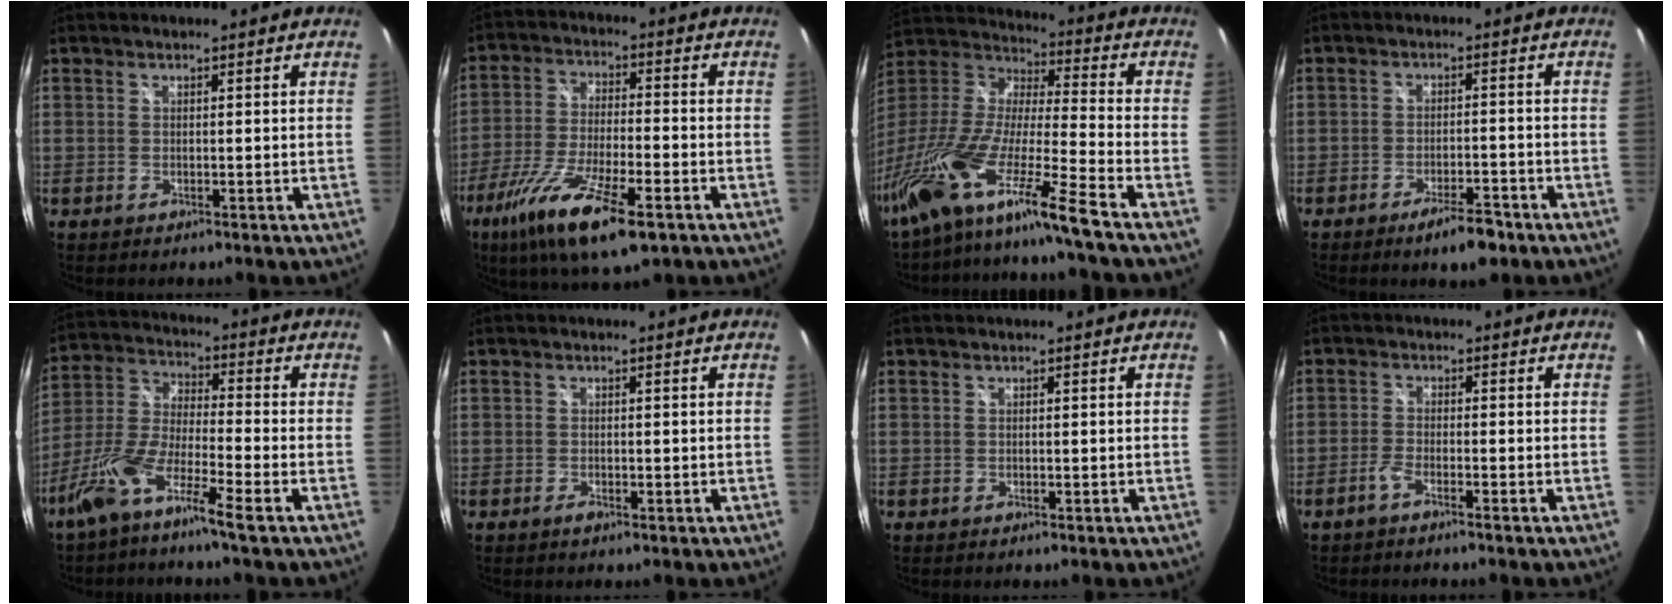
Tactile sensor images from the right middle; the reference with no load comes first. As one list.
[{"total": 16.0, "force": [-9.0, 3.7, 12.7], "torque": [-0.254, -0.043, -0.163]}, {"total": 19.9, "force": [-14.6, -1.2, 13.5], "torque": [-0.235, -0.054, -0.268]}, {"total": 5.7, "force": [-4.0, 1.6, 3.7], "torque": [-0.068, 0.004, -0.056]}, {"total": 9.7, "force": [-6.3, 0.7, 7.3], "torque": [-0.161, -0.002, -0.126]}, {"total": 1.0, "force": [-0.6, 0.4, 0.8], "torque": [-0.011, 0.000, -0.009]}, {"total": 0.0}, {"total": 2.1, "force": [-1.7, 0.1, 1.3], "torque": [-0.042, 0.003, -0.038]}]